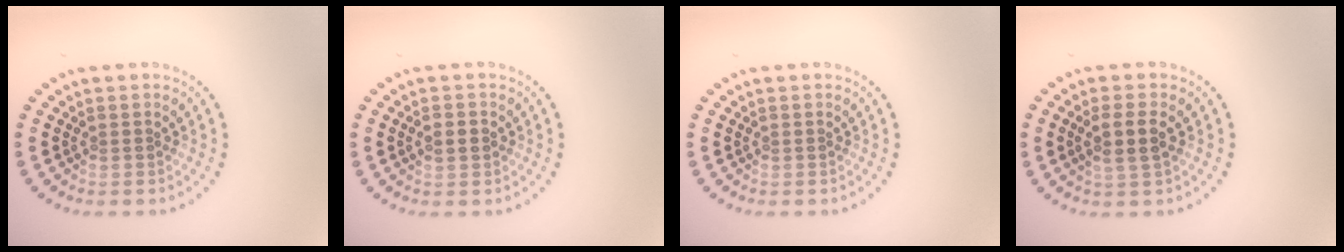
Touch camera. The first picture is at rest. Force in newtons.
{"total": 2.0, "press": 2.0, "slide": 0.0}
{"total": 0.0}
{"total": 2.5, "press": 2.2, "slide": 1.1}